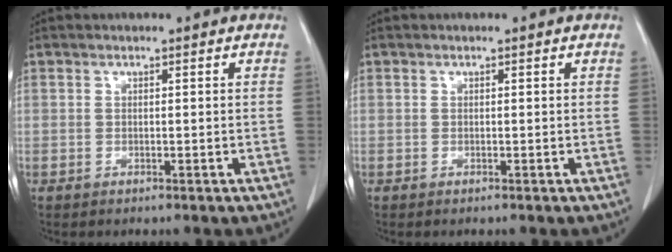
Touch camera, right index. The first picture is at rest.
{"total": 0.0}